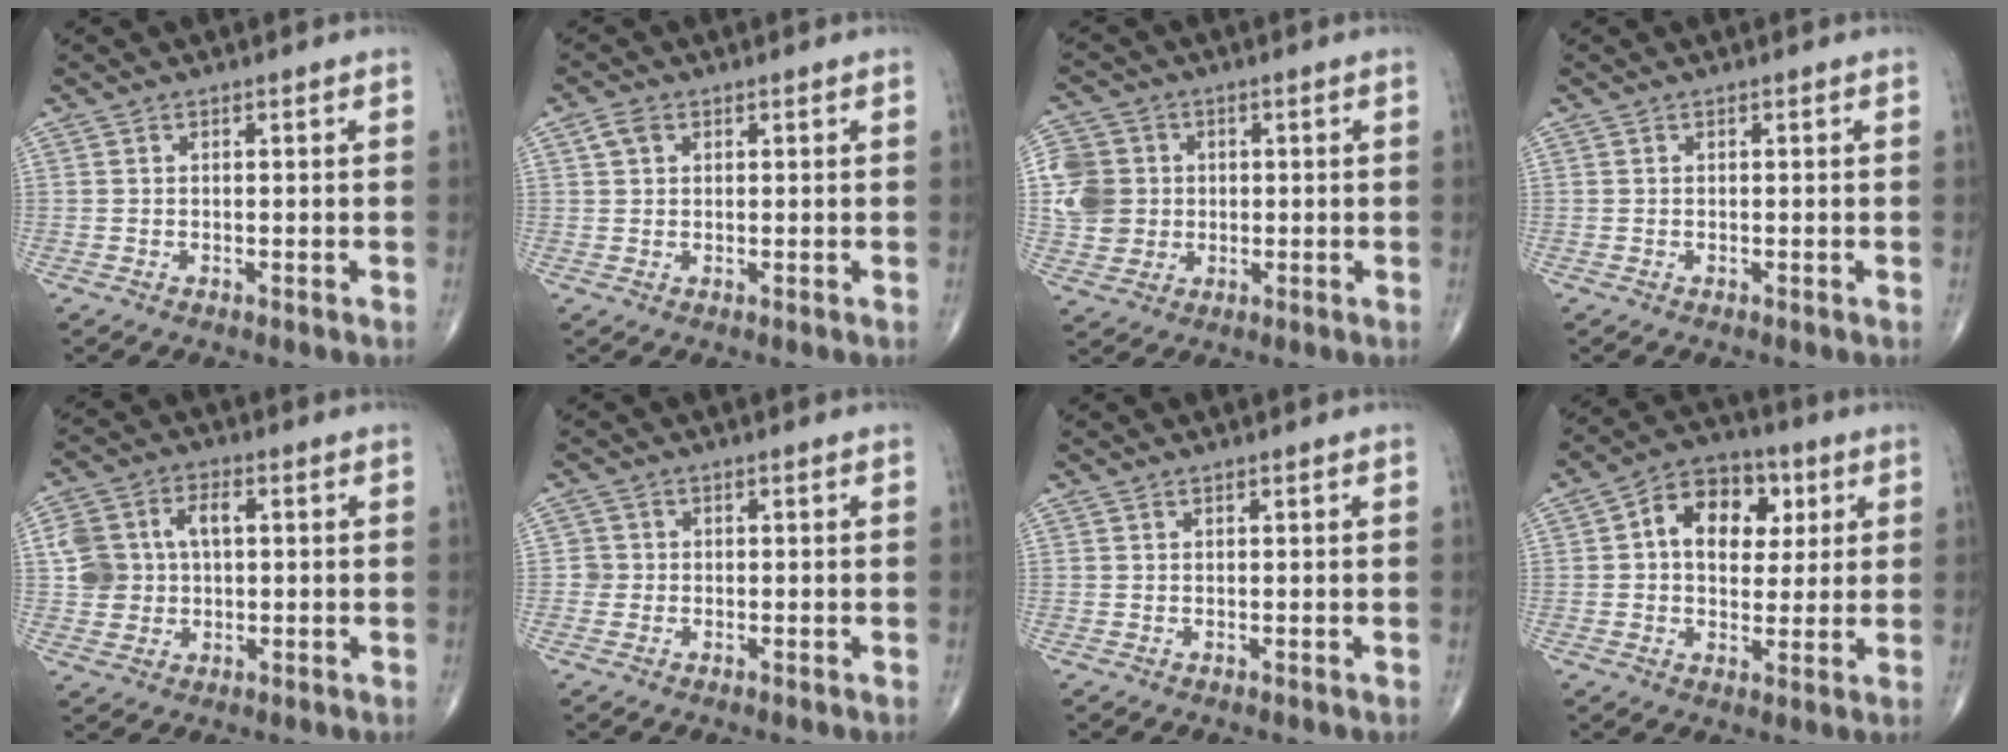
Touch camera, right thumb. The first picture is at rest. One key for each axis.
{"total": 2.5, "fx": 1.1, "fy": 1.8, "fz": 1.4, "tx": -0.023, "ty": 0.005, "tz": 0.020}
{"total": 9.3, "fx": 0.7, "fy": 8.5, "fz": 3.6, "tx": -0.058, "ty": 0.006, "tz": 0.014}
{"total": 0.0}
{"total": 9.8, "fx": 1.4, "fy": 7.3, "fz": 6.4, "tx": -0.104, "ty": 0.017, "tz": 0.027}
{"total": 1.7, "fx": -0.2, "fy": 1.7, "fz": -0.1, "tx": 0.015, "ty": 0.007, "tz": -0.007}
{"total": 0.0}
{"total": 12.6, "fx": 3.2, "fy": 8.8, "fz": 8.4, "tx": -0.091, "ty": 0.009, "tz": 0.043}